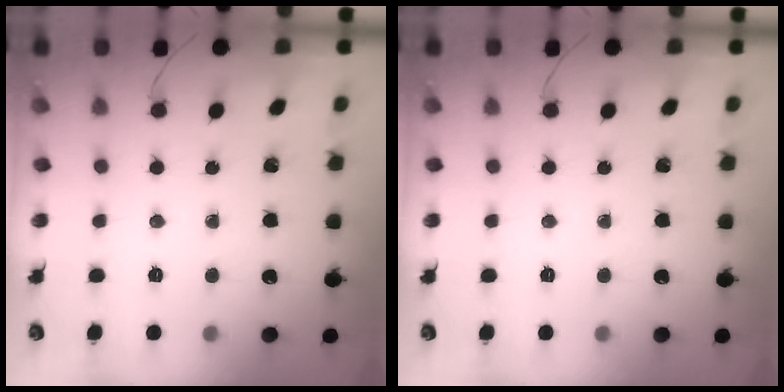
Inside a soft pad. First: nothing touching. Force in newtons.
{"total": 0.0}